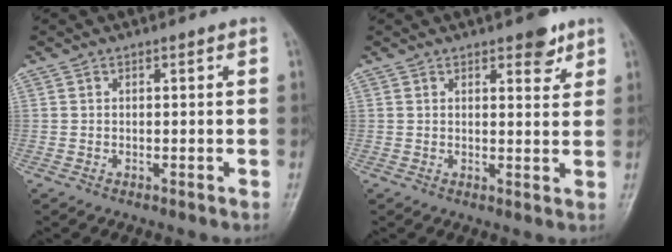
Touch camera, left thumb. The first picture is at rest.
{"total": 4.3, "force": [2.8, 1.8, 2.7], "torque": [-0.020, -0.015, 0.035]}